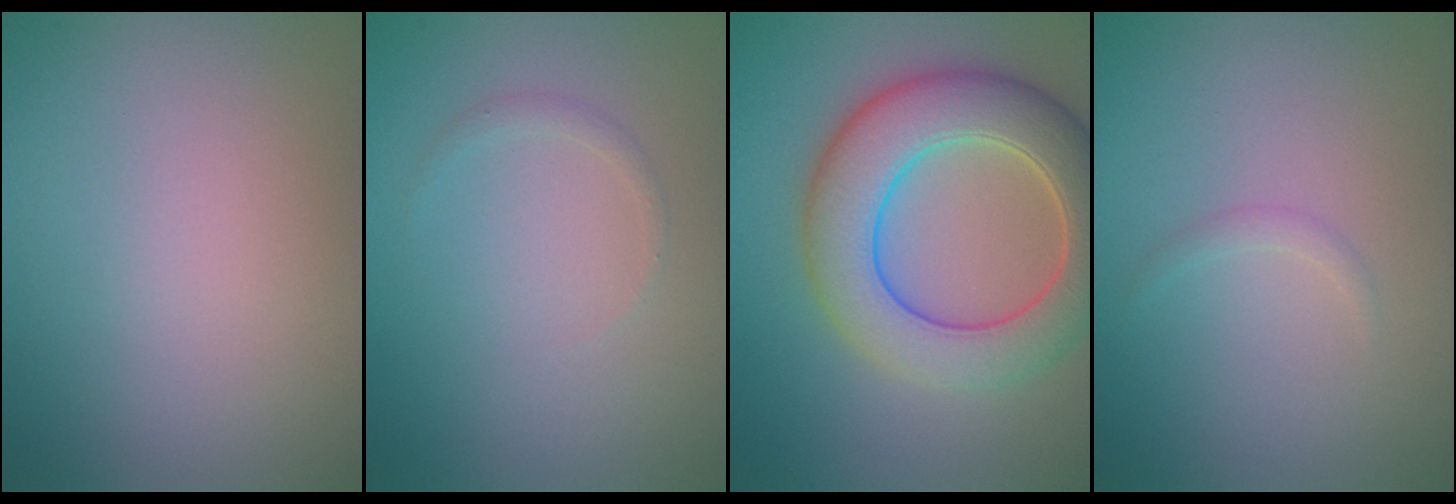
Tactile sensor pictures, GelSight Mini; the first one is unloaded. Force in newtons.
{"total": 0.6, "press": 0.6, "slide": 0.0}
{"total": 8.4, "press": 8.4, "slide": 0.5}
{"total": 0.7, "press": 0.7, "slide": 0.1}